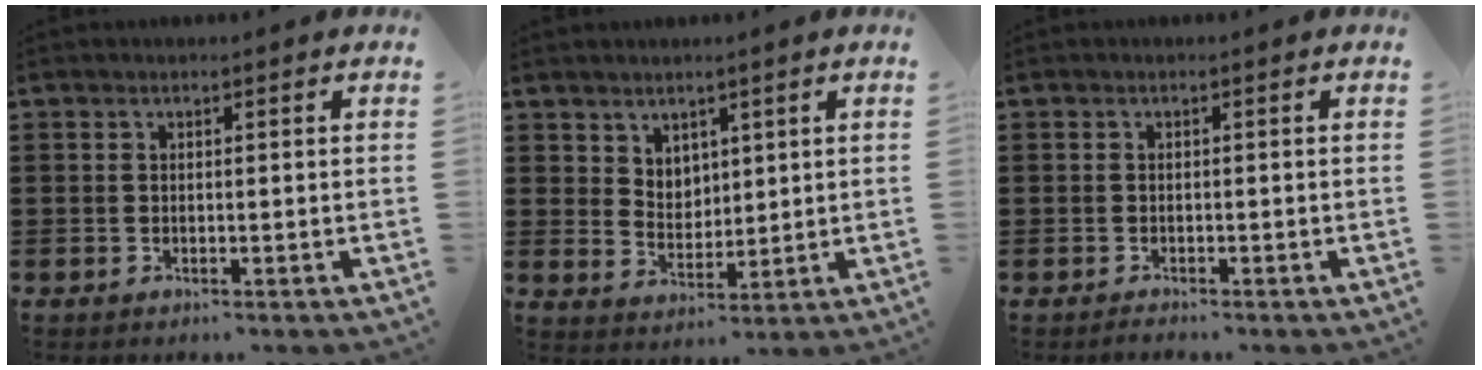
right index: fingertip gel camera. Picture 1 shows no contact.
{"total": 4.0, "force": [3.3, 2.4, 0.3], "torque": [-0.018, 0.001, 0.062]}
{"total": 0.7, "force": [-0.6, -0.3, -0.1], "torque": [0.003, -0.001, -0.012]}